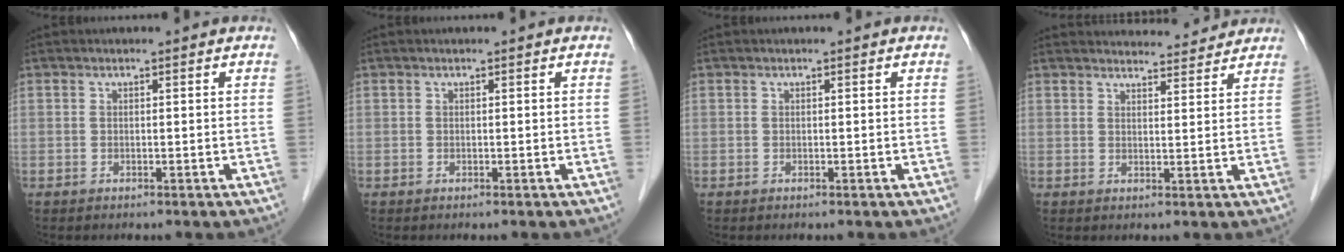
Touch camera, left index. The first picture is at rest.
{"total": 0.0}
{"total": 0.0}
{"total": 7.8, "force": [7.6, 1.2, 0.9], "torque": [-0.004, 0.010, 0.086]}